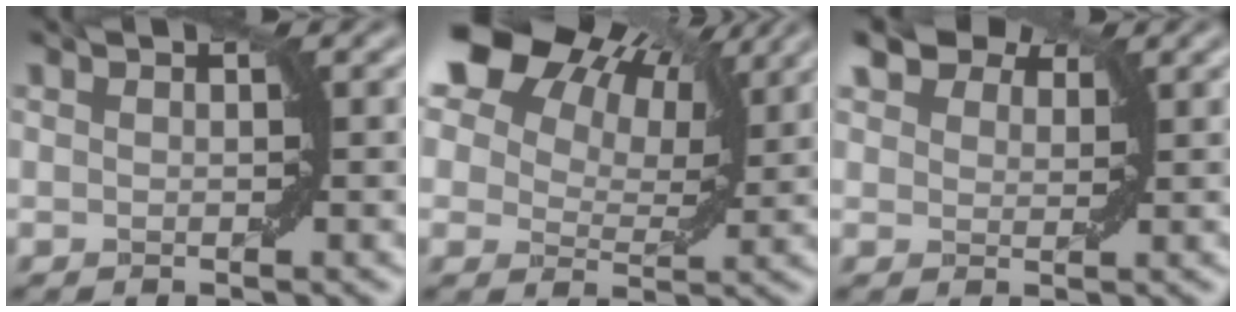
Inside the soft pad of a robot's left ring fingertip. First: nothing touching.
{"total": 15.3, "force": [8.9, 8.4, 9.2], "torque": [-0.175, 0.052, 0.130]}
{"total": 3.8, "force": [3.0, 1.9, 1.4], "torque": [-0.030, 0.006, 0.050]}